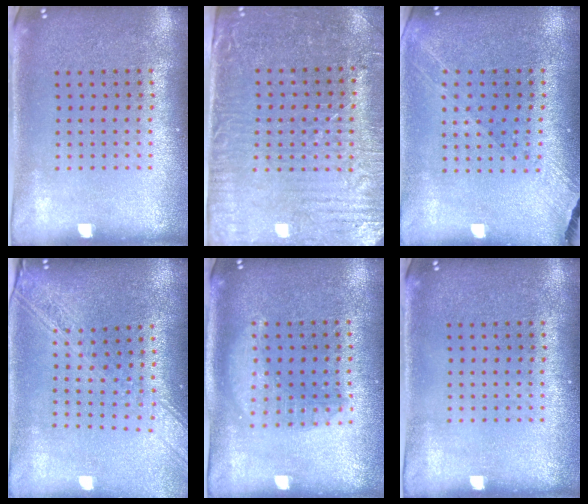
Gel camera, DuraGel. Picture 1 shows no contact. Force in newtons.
{"total": 3.5, "press": 3.1, "slide": 1.5}
{"total": 1.3, "press": 1.2, "slide": 0.5}
{"total": 2.1, "press": 1.8, "slide": 1.1}
{"total": 1.4, "press": 1.3, "slide": 0.5}
{"total": 0.0}